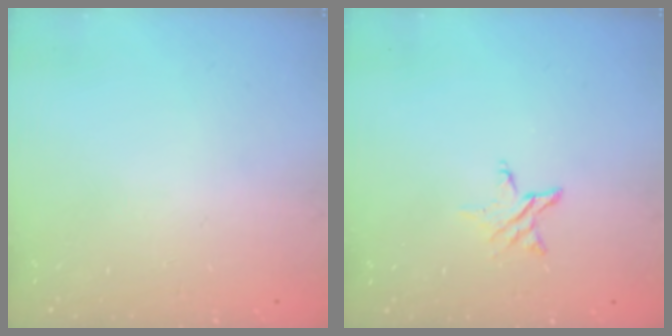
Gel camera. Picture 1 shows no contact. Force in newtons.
{"total": 3.9, "press": 3.8, "slide": 0.4}